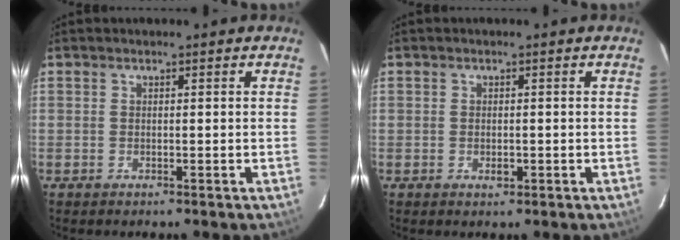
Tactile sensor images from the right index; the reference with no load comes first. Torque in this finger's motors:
{"motor_torque": [0.35, 0.11, -0.01, 0.01]}